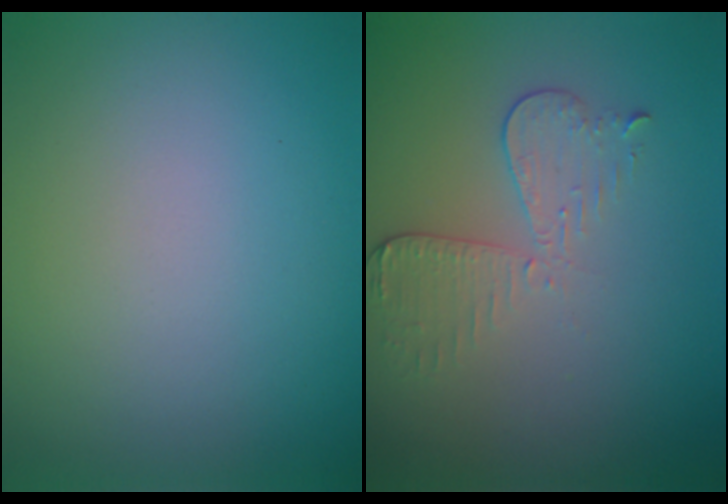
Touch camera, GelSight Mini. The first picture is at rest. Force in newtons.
{"total": 2.9, "press": 2.7, "slide": 1.2}